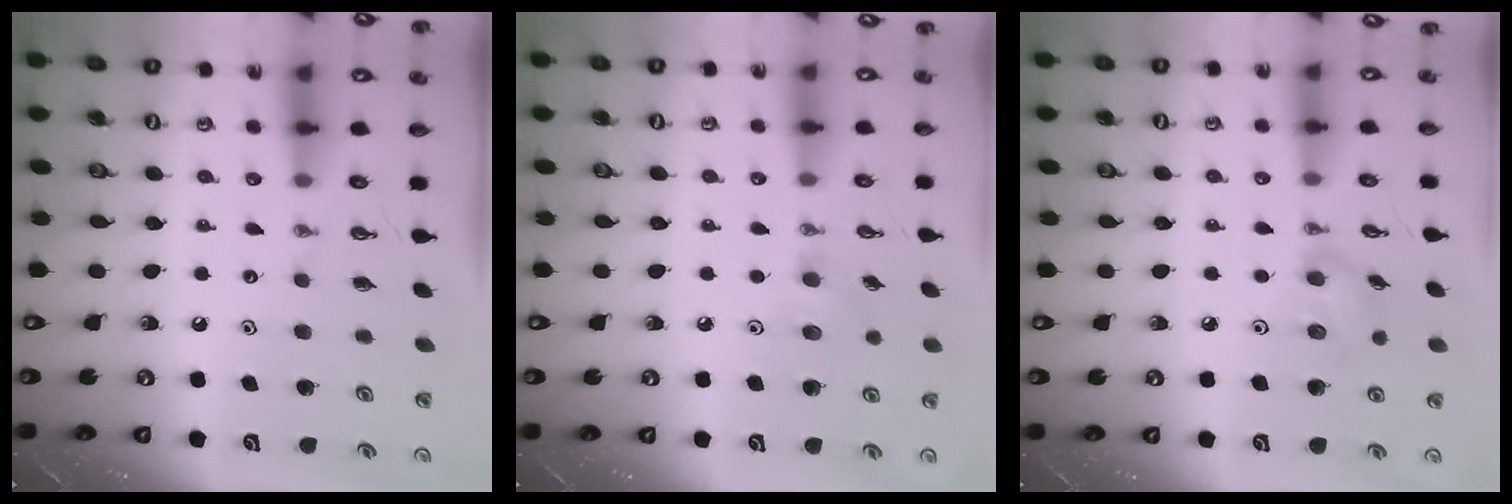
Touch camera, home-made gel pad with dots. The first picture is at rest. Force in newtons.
{"total": 5.2, "press": 5.0, "slide": 1.2}
{"total": 7.8, "press": 7.3, "slide": 2.8}